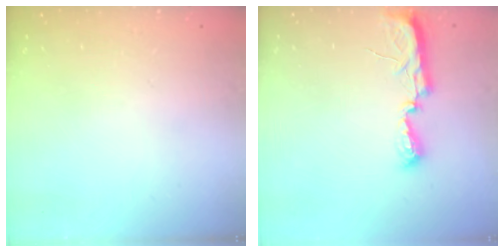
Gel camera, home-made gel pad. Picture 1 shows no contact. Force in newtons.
{"total": 7.7, "press": 7.7, "slide": 0.6}